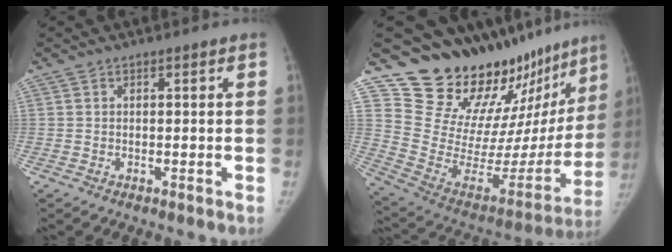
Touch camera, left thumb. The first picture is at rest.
{"total": 25.8, "force": [22.4, 8.8, 9.2], "torque": [-0.096, -0.181, 0.337]}